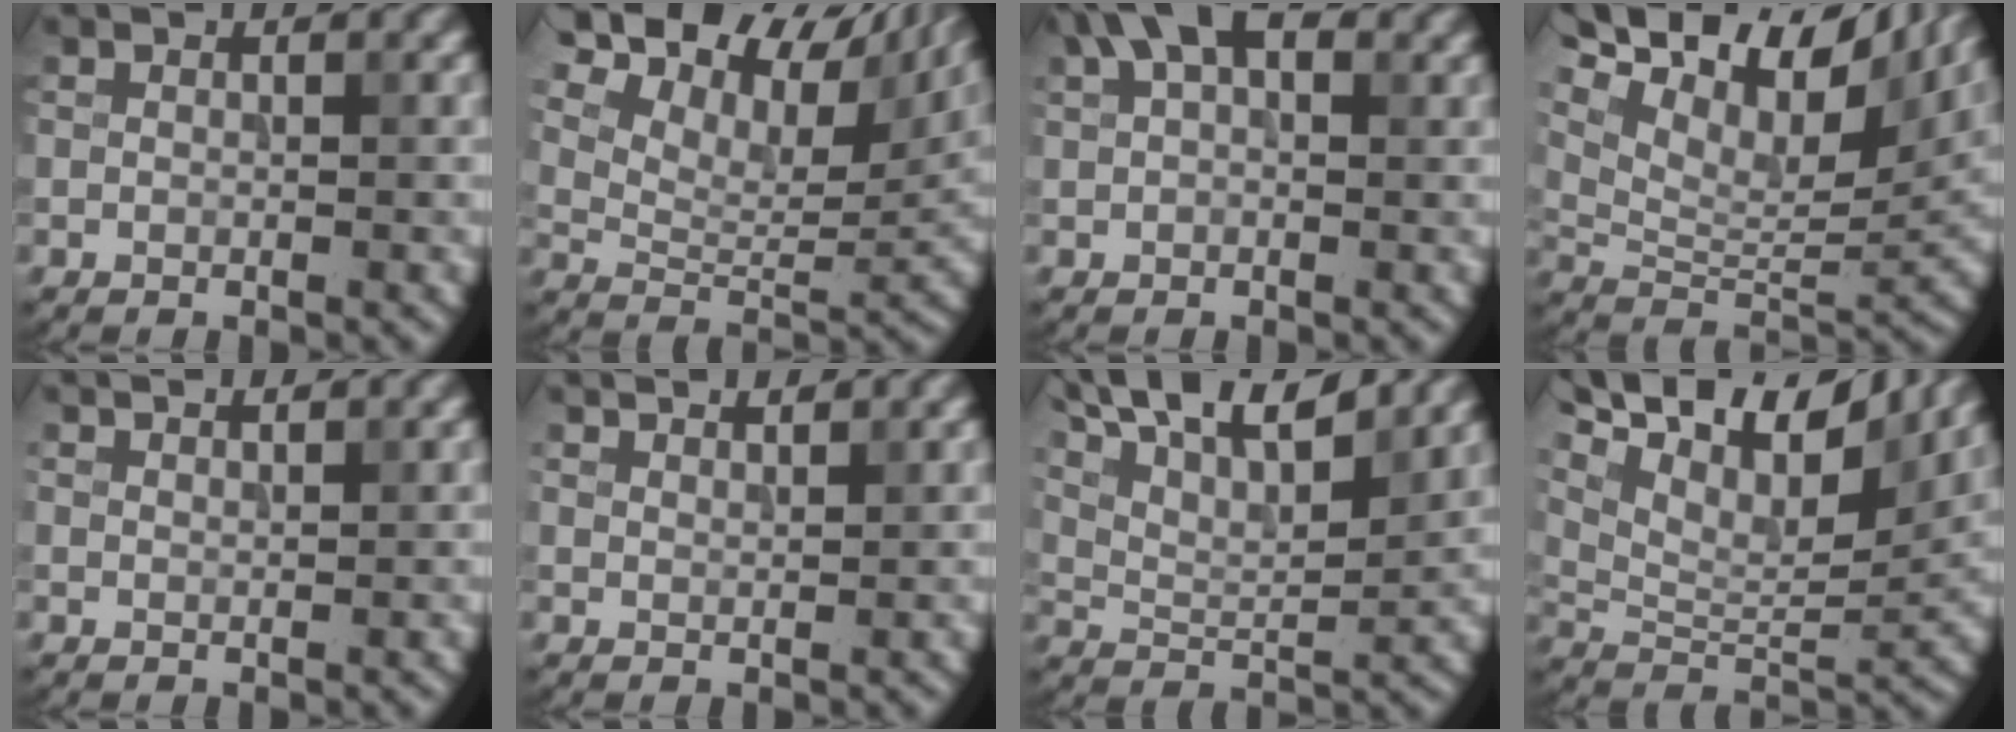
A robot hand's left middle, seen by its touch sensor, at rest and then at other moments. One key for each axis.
{"total": 15.0, "fx": 9.7, "fy": 7.0, "fz": 9.1, "tx": -0.178, "ty": 0.041, "tz": 0.148}
{"total": 5.5, "fx": 2.8, "fy": 2.8, "fz": 3.7, "tx": -0.059, "ty": 0.018, "tz": 0.039}
{"total": 15.2, "fx": 8.8, "fy": 6.3, "fz": 10.7, "tx": -0.192, "ty": 0.045, "tz": 0.137}
{"total": 1.6, "fx": 1.4, "fy": 0.3, "fz": 0.6, "tx": -0.001, "ty": 0.003, "tz": 0.009}
{"total": 2.3, "fx": 2.1, "fy": 0.4, "fz": 0.8, "tx": -0.003, "ty": 0.005, "tz": 0.022}
{"total": 13.4, "fx": 9.7, "fy": 4.2, "fz": 8.3, "tx": -0.135, "ty": 0.028, "tz": 0.125}
{"total": 12.8, "fx": 8.4, "fy": 4.6, "fz": 8.5, "tx": -0.153, "ty": 0.027, "tz": 0.140}